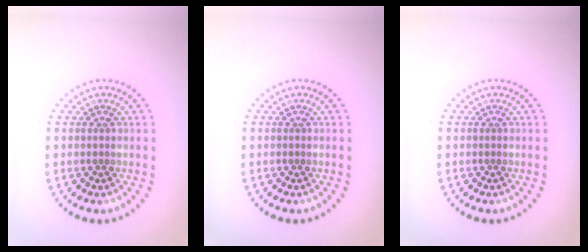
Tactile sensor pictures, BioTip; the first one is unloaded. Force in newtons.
{"total": 0.0}
{"total": 0.0}